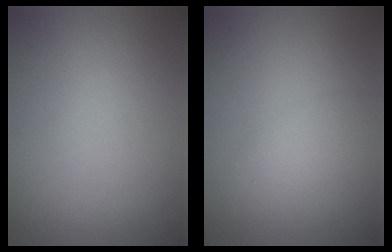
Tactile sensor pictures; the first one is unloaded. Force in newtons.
{"total": 2.3, "press": 2.3, "slide": 0.1}